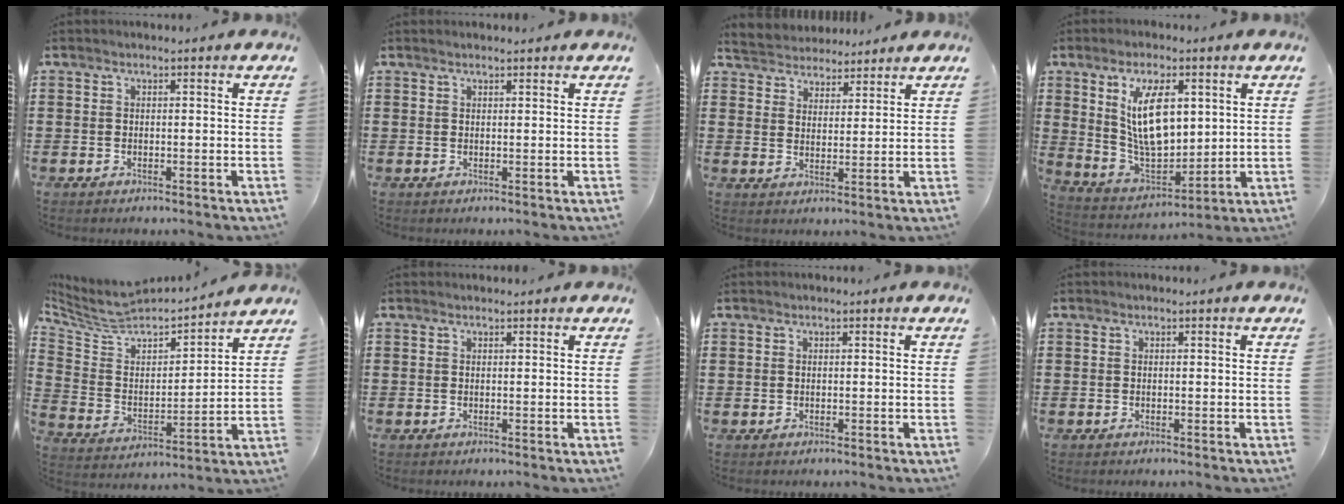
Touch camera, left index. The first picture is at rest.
{"total": 0.7, "force": [0.7, 0.0, 0.2], "torque": [-0.005, 0.000, 0.013]}
{"total": 4.0, "force": [3.7, 1.2, -0.7], "torque": [-0.006, -0.014, 0.068]}
{"total": 11.5, "force": [3.7, 5.8, 9.2], "torque": [-0.174, 0.001, 0.064]}
{"total": 5.9, "force": [5.2, 1.9, 2.0], "torque": [-0.070, -0.039, 0.084]}
{"total": 0.0}
{"total": 0.0}
{"total": 0.0}